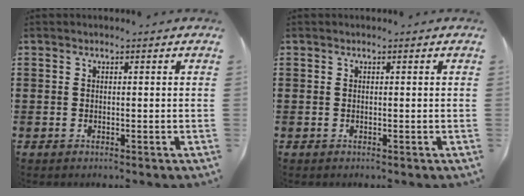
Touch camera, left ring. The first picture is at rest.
{"total": 0.0}